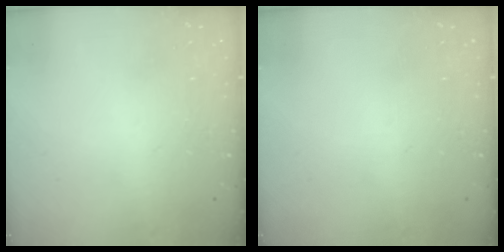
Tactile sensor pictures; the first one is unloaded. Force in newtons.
{"total": 0.0}